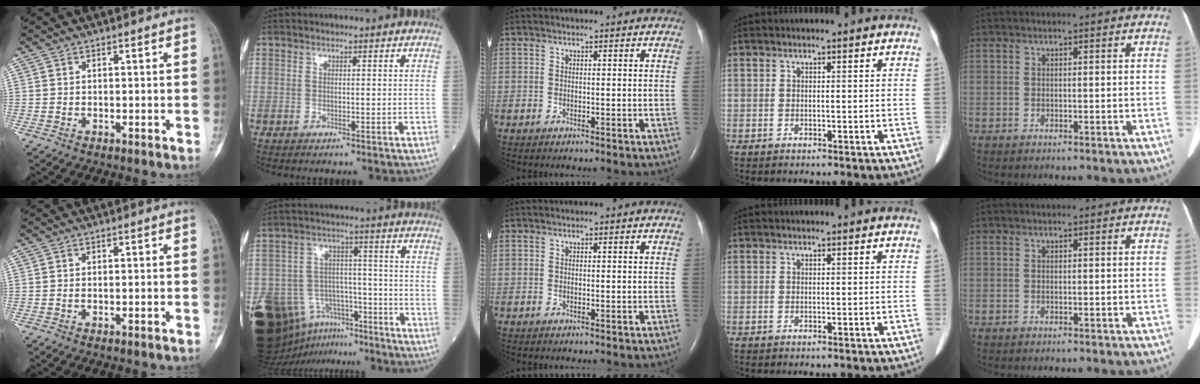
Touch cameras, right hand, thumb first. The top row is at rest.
{"thumb": {"total": 0.8, "force": [-0.5, -0.1, 0.5], "torque": [-0.018, 0.005, -0.004]}, "index": {"total": 21.1, "force": [-13.9, 12.8, 9.4], "torque": [-0.232, 0.023, -0.216]}}